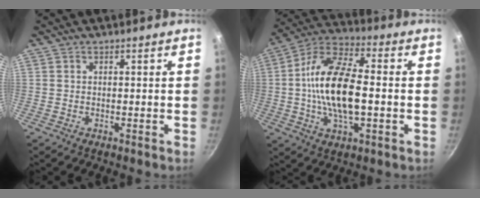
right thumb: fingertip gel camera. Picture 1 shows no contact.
{"total": 17.6, "force": [-0.9, 8.2, 15.6], "torque": [-0.281, 0.028, -0.030]}